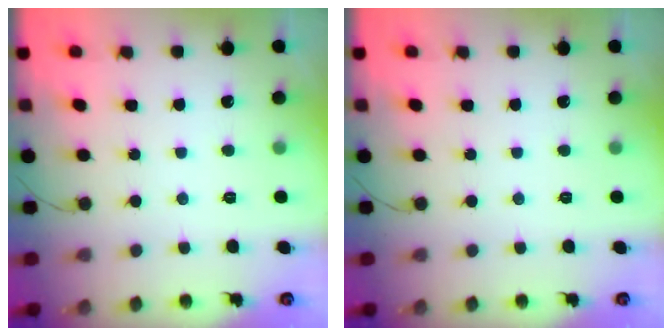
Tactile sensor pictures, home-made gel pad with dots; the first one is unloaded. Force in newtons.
{"total": 0.0}